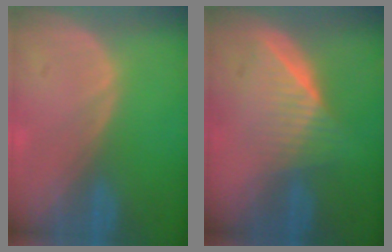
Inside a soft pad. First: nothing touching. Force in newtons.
{"total": 6.5, "press": 5.8, "slide": 2.8}